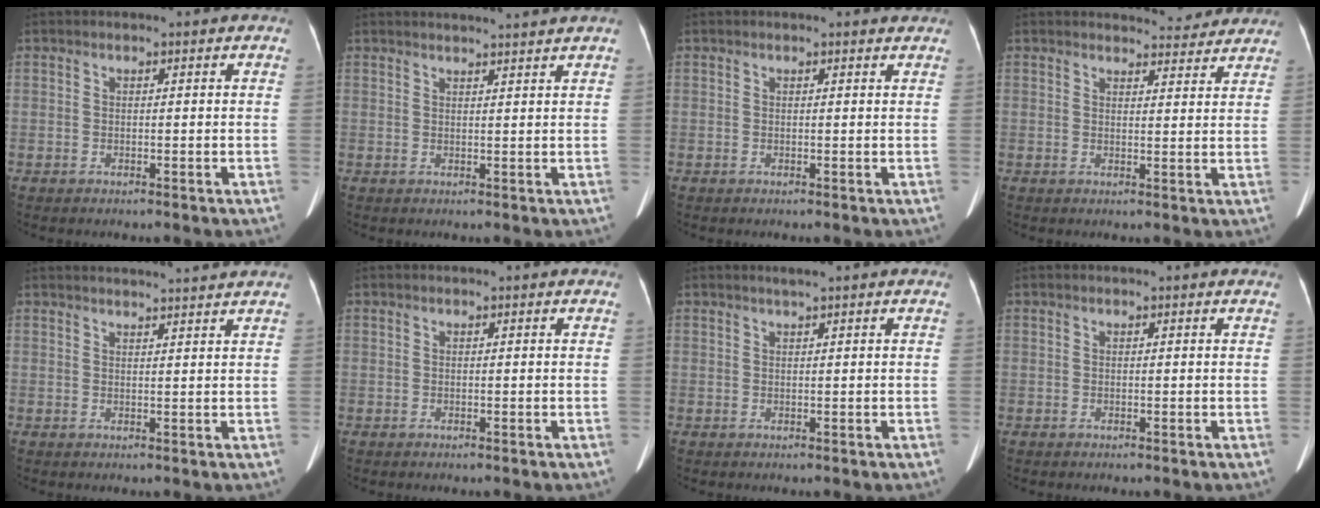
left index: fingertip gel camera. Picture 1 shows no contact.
{"total": 5.8, "force": [5.4, -1.0, 1.8], "torque": [-0.019, 0.009, 0.060]}
{"total": 1.0, "force": [1.0, 0.1, 0.0], "torque": [-0.010, -0.006, 0.004]}
{"total": 6.2, "force": [6.1, 1.3, 0.3], "torque": [0.005, -0.002, 0.060]}
{"total": 8.7, "force": [8.3, -0.9, 2.3], "torque": [-0.025, 0.015, 0.095]}
{"total": 0.6, "force": [0.5, 0.0, 0.1], "torque": [-0.001, 0.002, 0.003]}
{"total": 1.1, "force": [0.9, -0.2, 0.7], "torque": [-0.018, 0.001, 0.020]}
{"total": 1.4, "force": [1.3, 0.2, 0.4], "torque": [-0.011, 0.008, 0.008]}